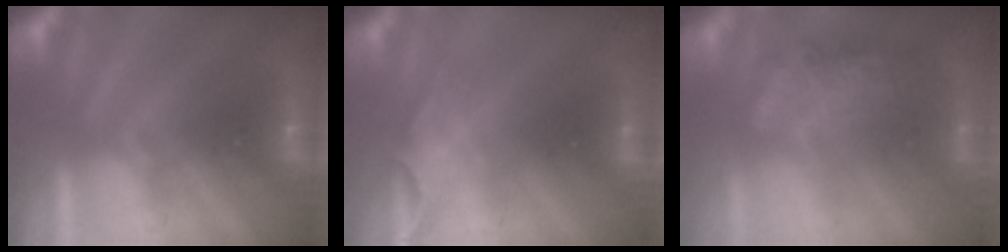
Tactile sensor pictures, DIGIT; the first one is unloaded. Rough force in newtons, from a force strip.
{"total": 4.5}
{"total": 3.5}